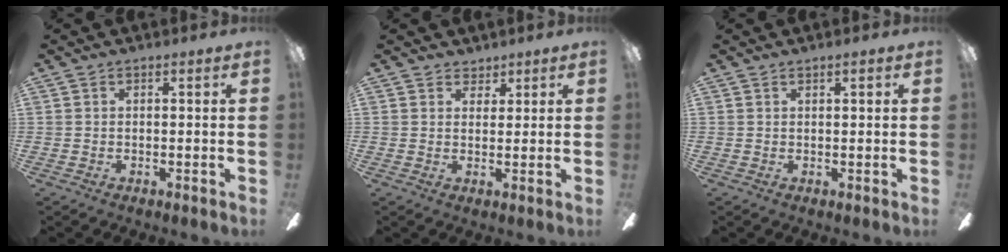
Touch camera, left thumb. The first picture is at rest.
{"total": 2.8, "force": [2.3, 1.6, 0.0], "torque": [0.010, -0.010, 0.041]}
{"total": 1.1, "force": [0.8, 0.1, 0.7], "torque": [-0.016, 0.000, 0.014]}